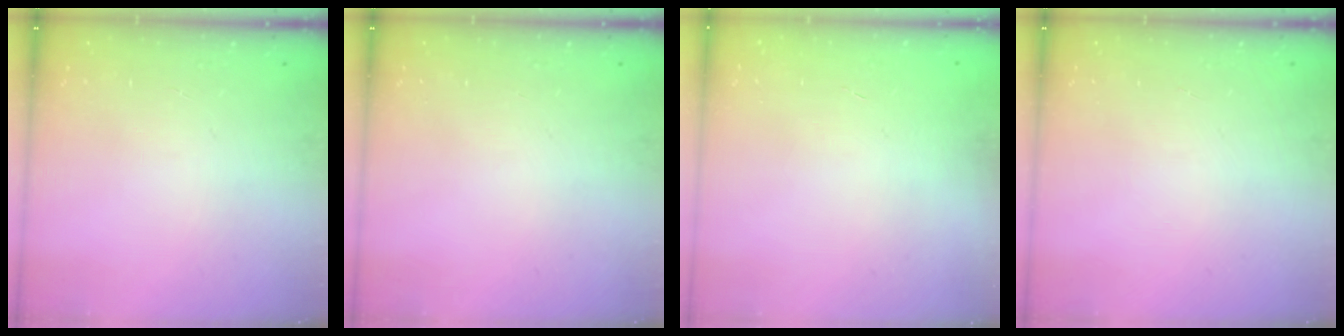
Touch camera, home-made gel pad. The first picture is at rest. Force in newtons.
{"total": 0.0}
{"total": 0.6, "press": 0.6, "slide": 0.2}
{"total": 0.0}